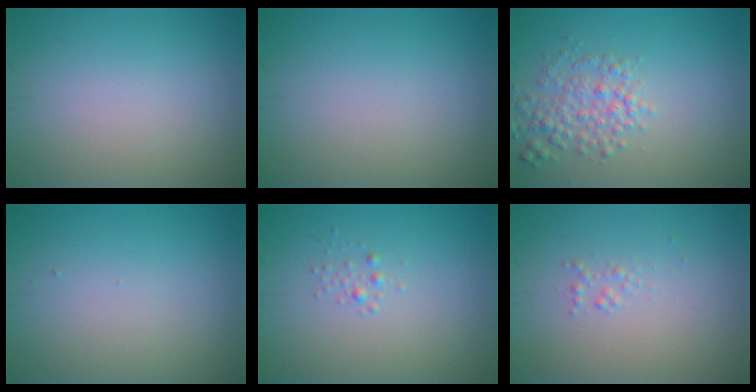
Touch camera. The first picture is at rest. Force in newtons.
{"total": 0.0}
{"total": 3.1, "press": 3.1, "slide": 0.2}
{"total": 0.0}
{"total": 0.7, "press": 0.7, "slide": 0.0}
{"total": 0.7, "press": 0.7, "slide": 0.0}